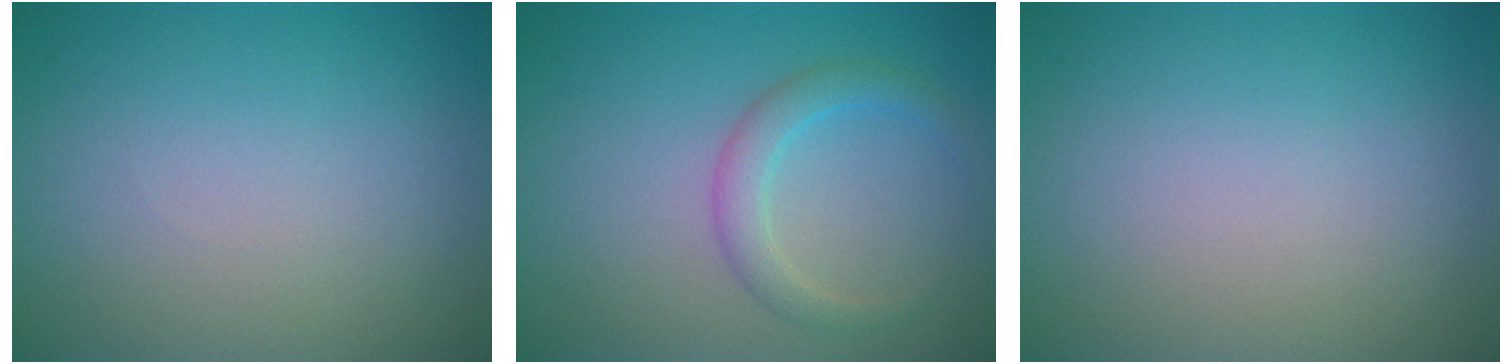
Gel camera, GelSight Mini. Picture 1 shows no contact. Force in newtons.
{"total": 2.4, "press": 2.4, "slide": 0.1}
{"total": 0.0}